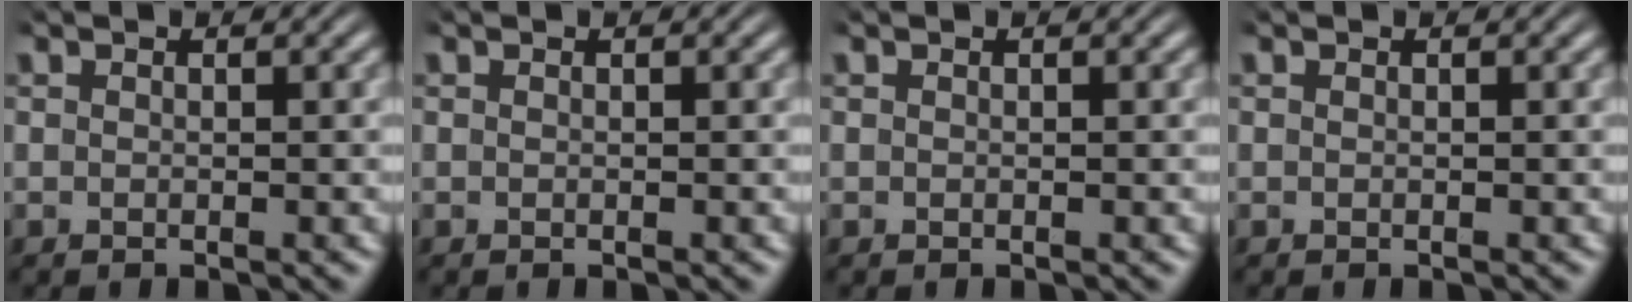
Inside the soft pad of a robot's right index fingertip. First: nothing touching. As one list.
[{"total": 0.0}, {"total": 0.0}, {"total": 0.0}]